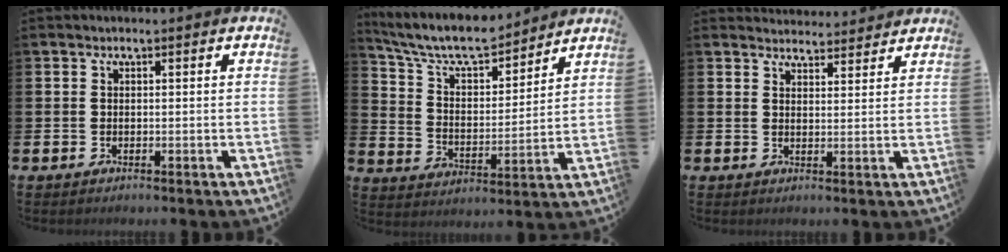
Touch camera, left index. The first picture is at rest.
{"total": 8.6, "force": [7.9, 2.0, 2.8], "torque": [-0.087, -0.049, 0.138]}
{"total": 3.5, "force": [3.5, 0.6, -0.2], "torque": [0.000, -0.020, 0.063]}